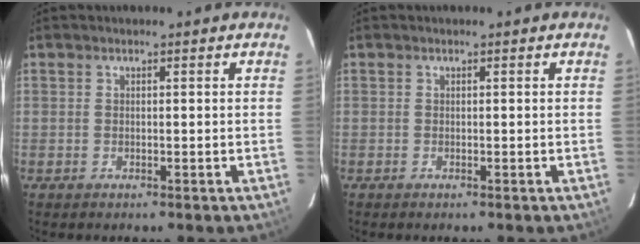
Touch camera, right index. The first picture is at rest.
{"total": 0.0}